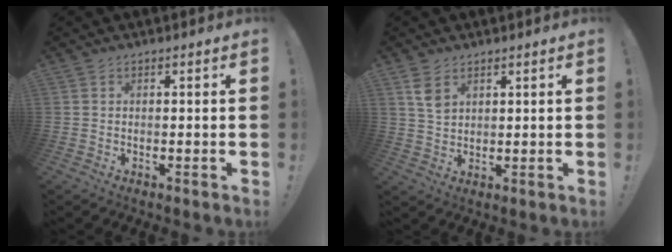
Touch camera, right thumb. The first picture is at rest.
{"total": 5.2, "force": [2.8, 3.0, 3.2], "torque": [-0.036, -0.017, 0.049]}